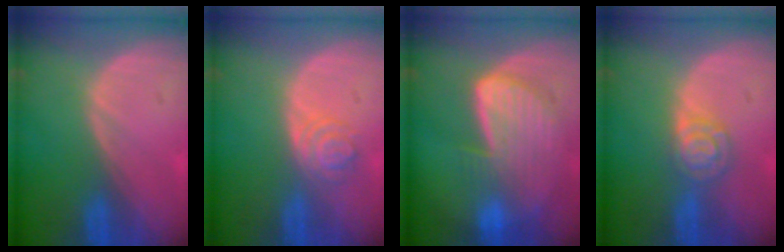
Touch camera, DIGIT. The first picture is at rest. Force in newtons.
{"total": 3.9, "press": 3.7, "slide": 1.3}
{"total": 8.5, "press": 7.7, "slide": 3.6}
{"total": 4.8, "press": 4.2, "slide": 2.3}